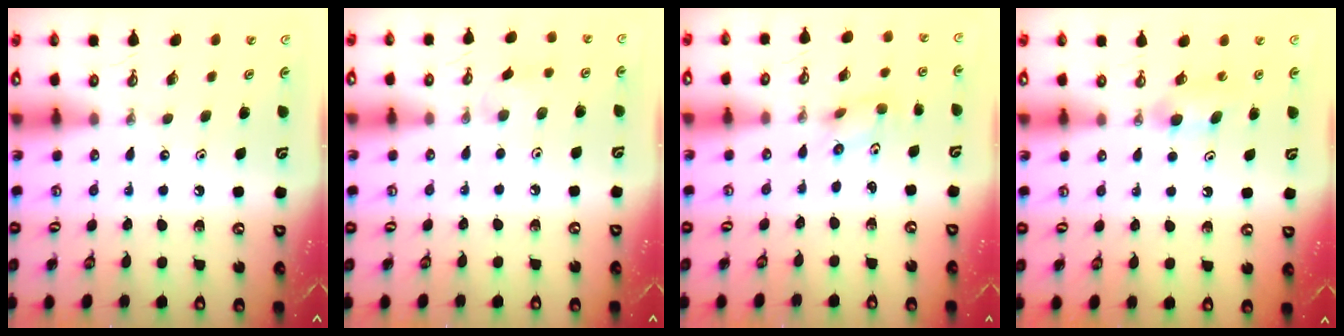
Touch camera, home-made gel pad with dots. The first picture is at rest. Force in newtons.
{"total": 5.5, "press": 5.5, "slide": 1.0}
{"total": 2.9, "press": 2.7, "slide": 1.2}
{"total": 5.9, "press": 4.7, "slide": 3.6}